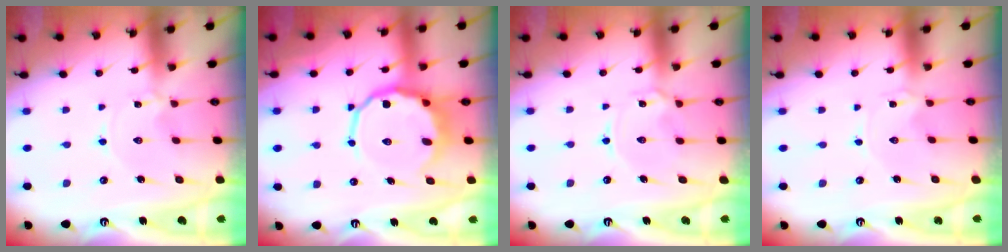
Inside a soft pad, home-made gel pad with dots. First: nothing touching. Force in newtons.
{"total": 10.5, "press": 9.9, "slide": 3.3}
{"total": 2.6, "press": 2.6, "slide": 0.4}
{"total": 0.0}